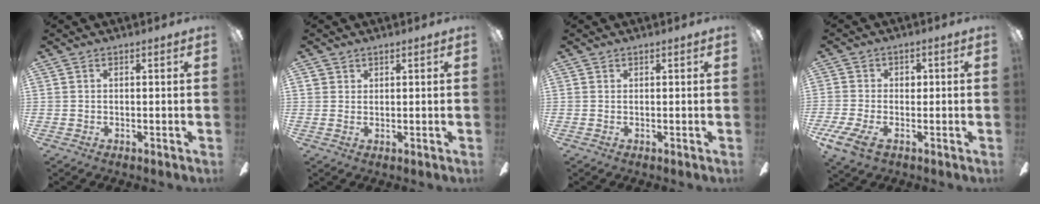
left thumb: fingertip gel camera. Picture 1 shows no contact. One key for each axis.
{"total": 1.4, "fx": 1.1, "fy": 0.9, "fz": 0.3, "tx": -0.007, "ty": 0.000, "tz": 0.021}
{"total": 0.0}
{"total": 7.0, "fx": -2.0, "fy": 4.6, "fz": 4.9, "tx": -0.106, "ty": 0.004, "tz": -0.040}